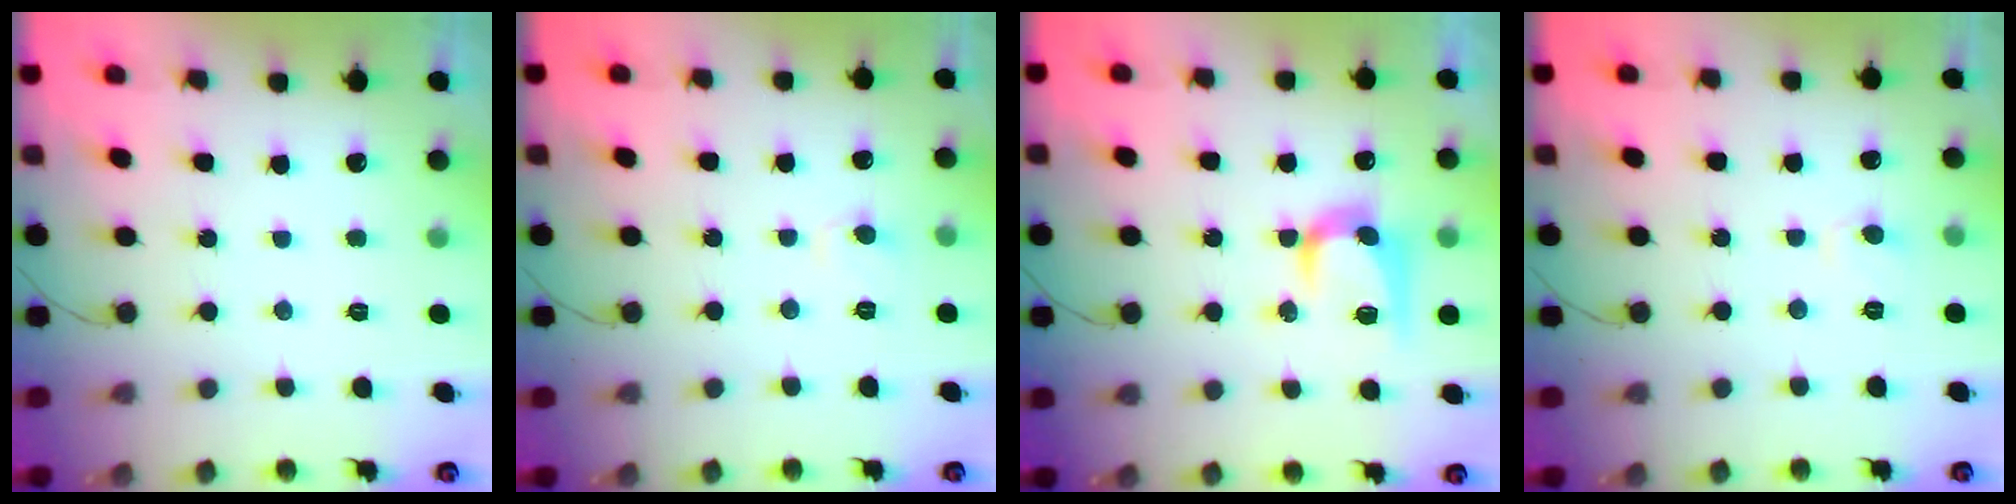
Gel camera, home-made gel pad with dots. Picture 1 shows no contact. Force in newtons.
{"total": 4.8, "press": 4.8, "slide": 0.5}
{"total": 11.9, "press": 11.9, "slide": 0.8}
{"total": 4.8, "press": 4.8, "slide": 0.5}